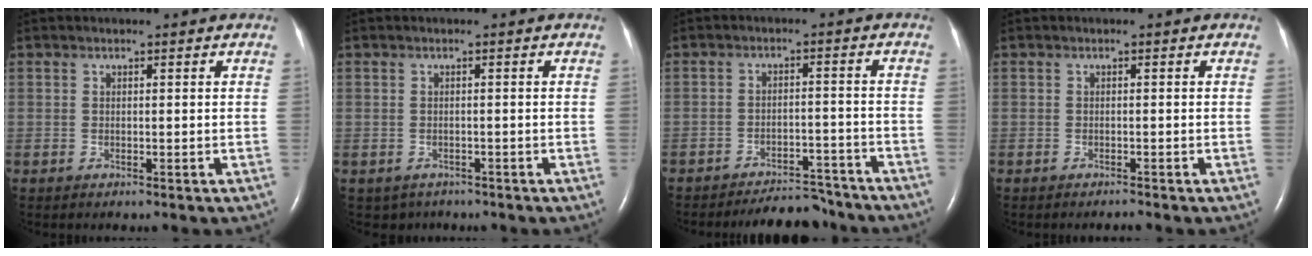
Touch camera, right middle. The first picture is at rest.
{"total": 2.1, "force": [-1.4, 1.6, 0.2], "torque": [-0.006, 0.003, -0.016]}
{"total": 7.8, "force": [-7.5, 1.9, 1.1], "torque": [-0.008, 0.005, -0.106]}
{"total": 0.6, "force": [-0.6, -0.1, 0.1], "torque": [-0.005, -0.002, -0.007]}